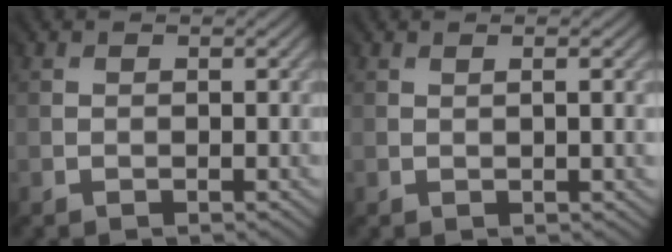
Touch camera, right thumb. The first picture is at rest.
{"total": 0.7, "force": [0.3, -0.6, 0.3], "torque": [-0.004, 0.005, 0.006]}